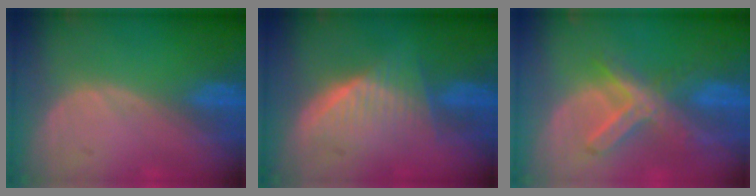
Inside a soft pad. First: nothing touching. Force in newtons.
{"total": 6.1, "press": 6.1, "slide": 0.9}
{"total": 7.4, "press": 6.2, "slide": 4.0}